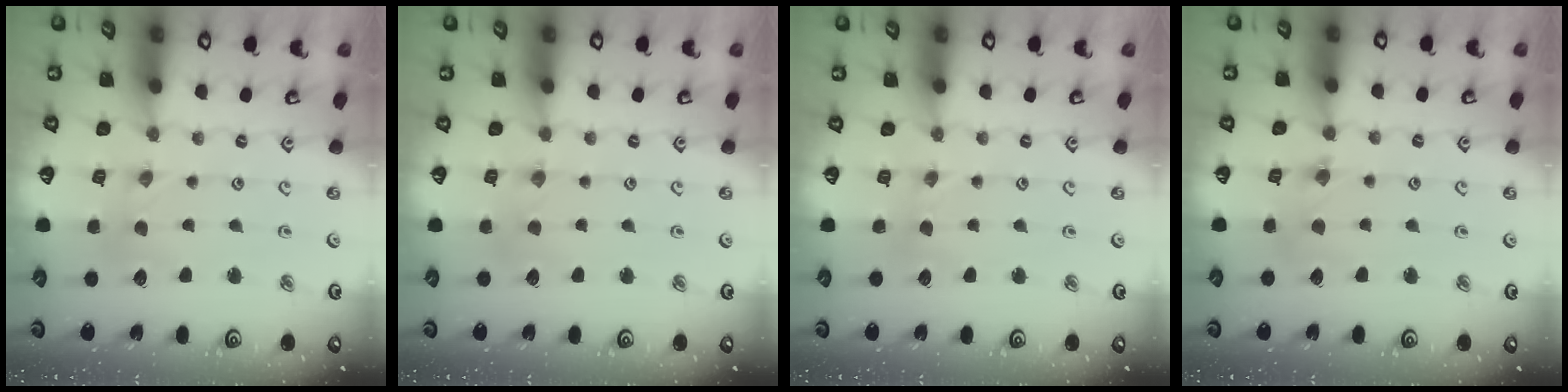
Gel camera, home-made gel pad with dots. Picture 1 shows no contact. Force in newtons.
{"total": 2.2, "press": 2.2, "slide": 0.5}
{"total": 1.1, "press": 1.1, "slide": 0.2}
{"total": 2.0, "press": 2.0, "slide": 0.3}